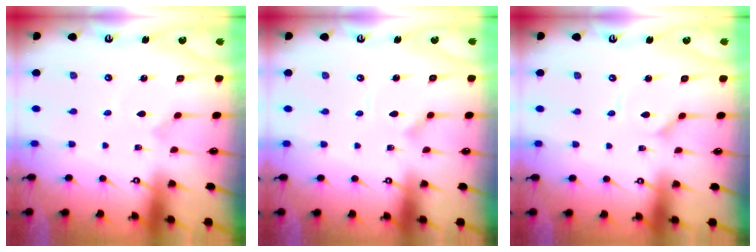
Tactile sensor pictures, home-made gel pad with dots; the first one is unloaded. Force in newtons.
{"total": 2.2, "press": 2.2, "slide": 0.1}
{"total": 1.7, "press": 1.6, "slide": 0.3}